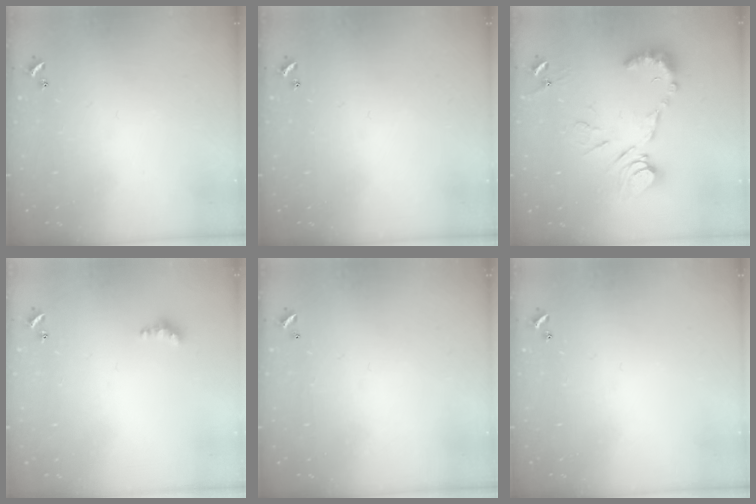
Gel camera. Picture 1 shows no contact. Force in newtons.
{"total": 0.0}
{"total": 13.4, "press": 13.3, "slide": 1.4}
{"total": 2.8, "press": 2.8, "slide": 0.5}
{"total": 2.8, "press": 2.8, "slide": 0.1}
{"total": 0.0}